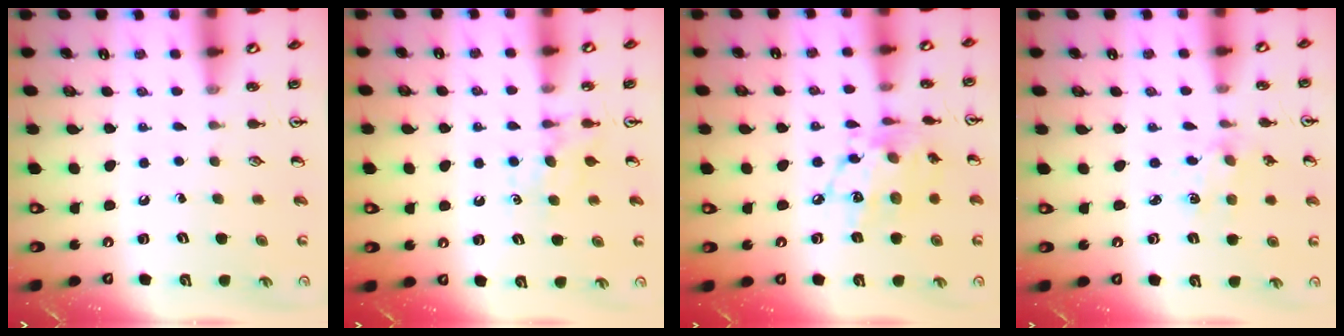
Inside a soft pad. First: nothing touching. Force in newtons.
{"total": 6.2, "press": 6.2, "slide": 0.5}
{"total": 14.4, "press": 14.4, "slide": 1.2}
{"total": 2.0, "press": 2.0, "slide": 0.3}